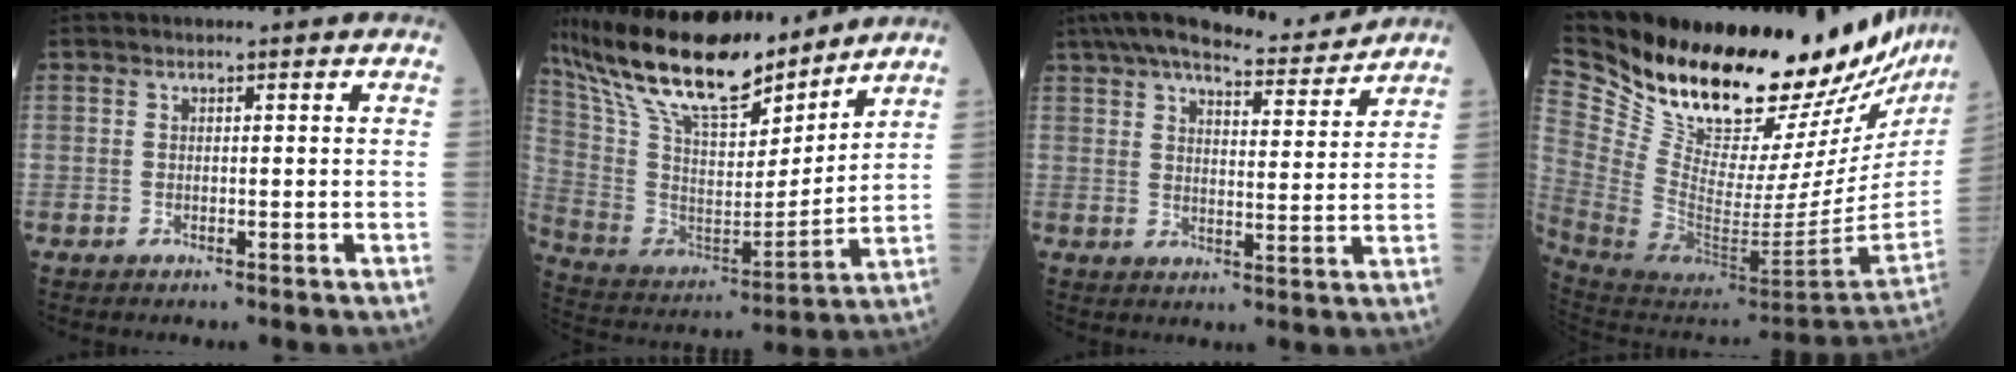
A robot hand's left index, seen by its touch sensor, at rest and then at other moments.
{"total": 22.6, "force": [18.2, 5.8, 12.1], "torque": [-0.232, 0.013, 0.323]}
{"total": 12.9, "force": [11.7, 1.3, 5.4], "torque": [-0.084, 0.003, 0.167]}
{"total": 35.2, "force": [29.8, 7.5, 17.1], "torque": [-0.304, -0.113, 0.430]}